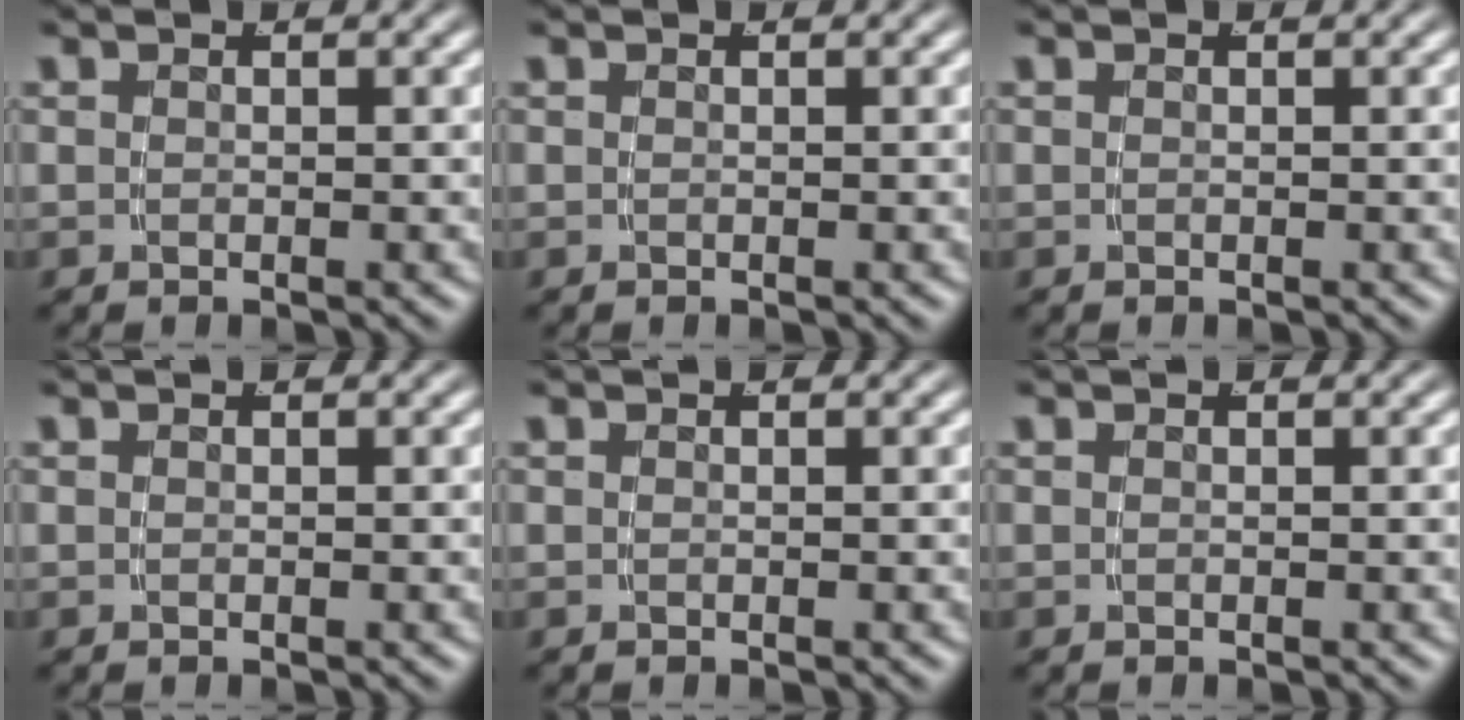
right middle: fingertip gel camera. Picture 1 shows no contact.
{"total": 0.0}
{"total": 0.0}
{"total": 0.0}
{"total": 0.0}
{"total": 0.0}